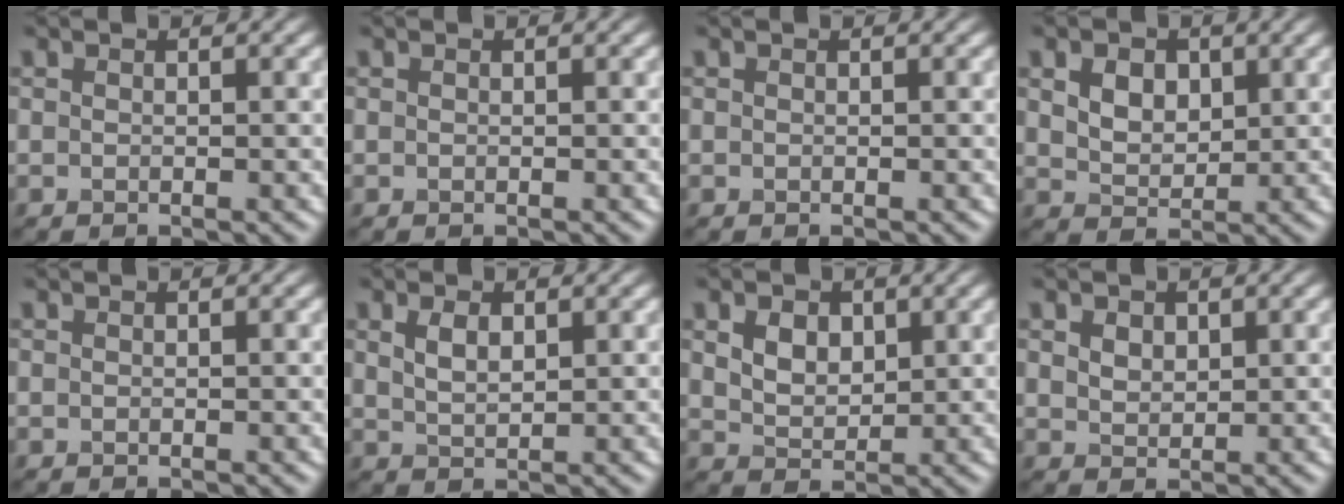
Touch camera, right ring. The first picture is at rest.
{"total": 0.0}
{"total": 0.0}
{"total": 3.2, "force": [1.2, 2.2, 1.9], "torque": [-0.035, -0.003, 0.015]}
{"total": 0.0}
{"total": 2.2, "force": [0.9, 1.1, 1.6], "torque": [-0.037, -0.001, 0.022]}
{"total": 2.8, "force": [1.1, 2.0, 1.7], "torque": [-0.036, -0.002, 0.022]}
{"total": 2.0, "force": [1.0, 1.4, 1.1], "torque": [-0.020, 0.005, 0.011]}